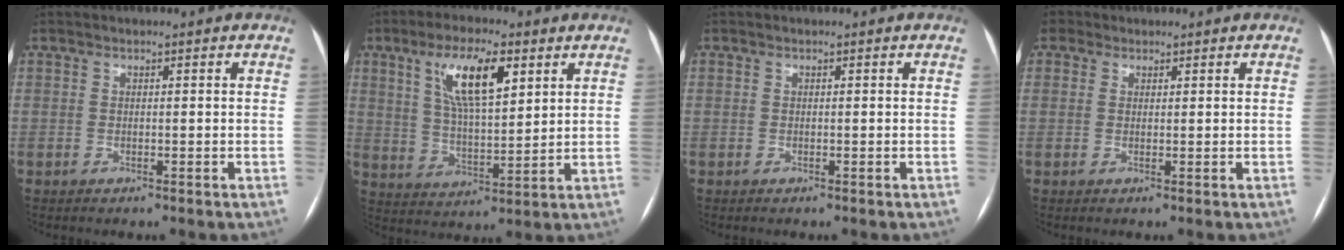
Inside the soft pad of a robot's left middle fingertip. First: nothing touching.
{"total": 11.2, "force": [5.1, 3.2, 9.5], "torque": [-0.176, 0.010, 0.097]}
{"total": 0.0}
{"total": 0.9, "force": [0.4, 0.6, -0.5], "torque": [0.021, 0.002, 0.002]}